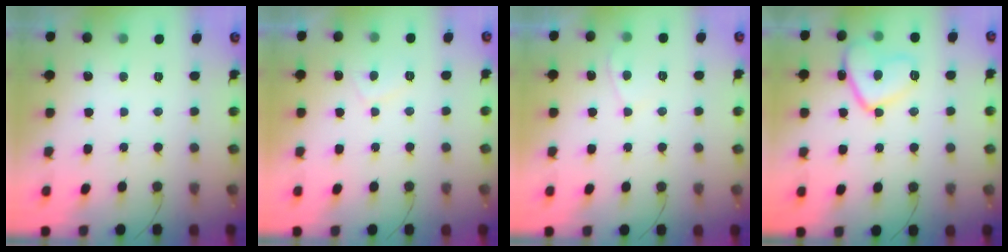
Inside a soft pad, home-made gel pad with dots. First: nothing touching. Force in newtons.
{"total": 2.1, "press": 2.0, "slide": 0.7}
{"total": 4.0, "press": 4.0, "slide": 0.5}
{"total": 10.8, "press": 10.8, "slide": 1.2}